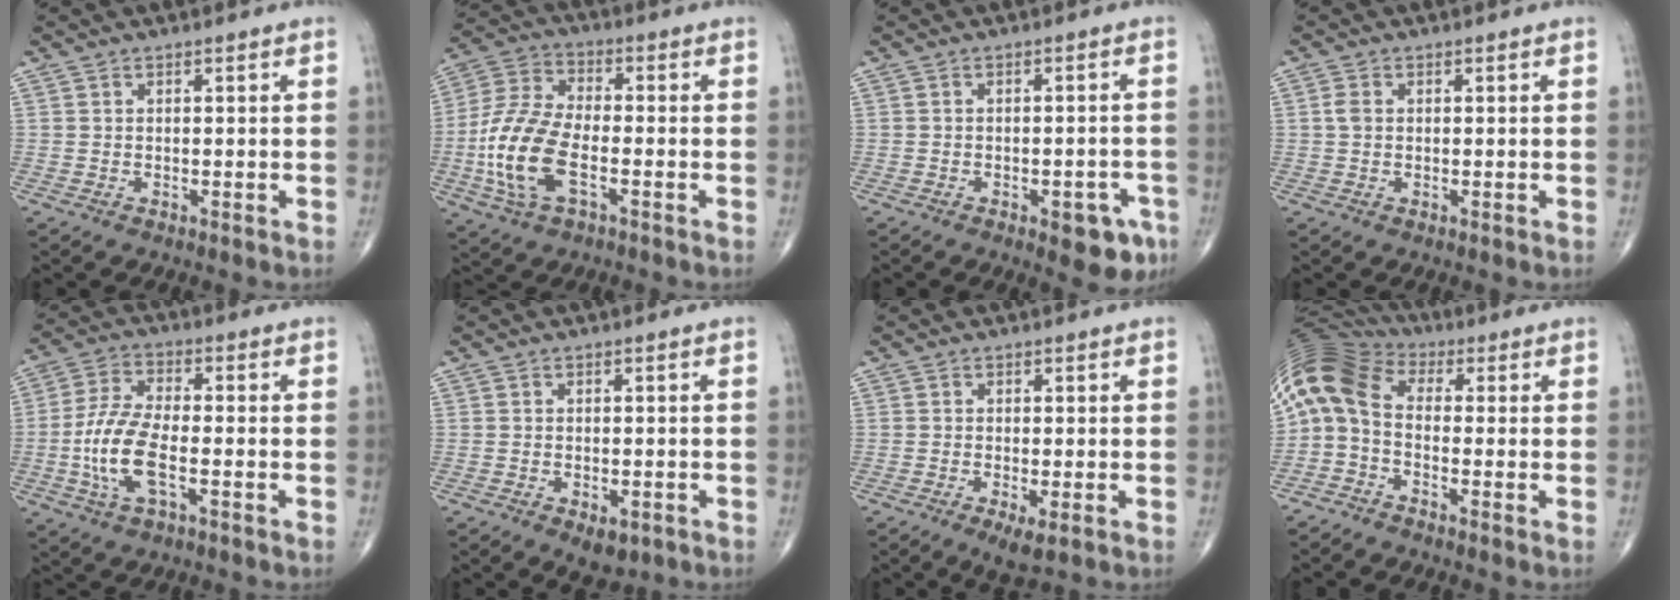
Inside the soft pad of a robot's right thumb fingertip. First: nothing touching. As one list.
[{"total": 14.6, "force": [-4.0, 7.1, 12.1], "torque": [-0.264, 0.017, -0.079]}, {"total": 6.7, "force": [-3.4, 3.0, 5.0], "torque": [-0.040, 0.017, -0.035]}, {"total": 1.8, "force": [0.1, 1.3, 1.2], "torque": [-0.025, 0.003, 0.002]}, {"total": 11.0, "force": [-2.8, 4.3, 9.8], "torque": [-0.213, 0.014, -0.057]}, {"total": 4.1, "force": [-1.9, 2.1, 2.9], "torque": [-0.038, 0.004, -0.019]}, {"total": 3.5, "force": [-1.4, 0.9, 3.1], "torque": [-0.057, -0.011, -0.026]}, {"total": 10.5, "force": [-0.9, 6.5, 8.2], "torque": [-0.168, 0.045, -0.039]}]